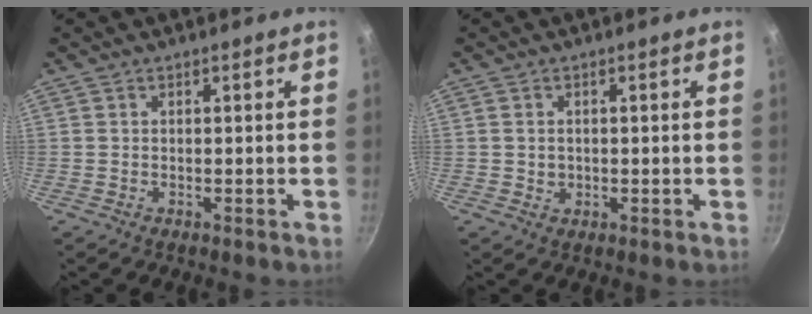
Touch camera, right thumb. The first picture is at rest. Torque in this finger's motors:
{"motor_torque": [-0.30, 0.10, -0.30, 0.20, 0.05]}